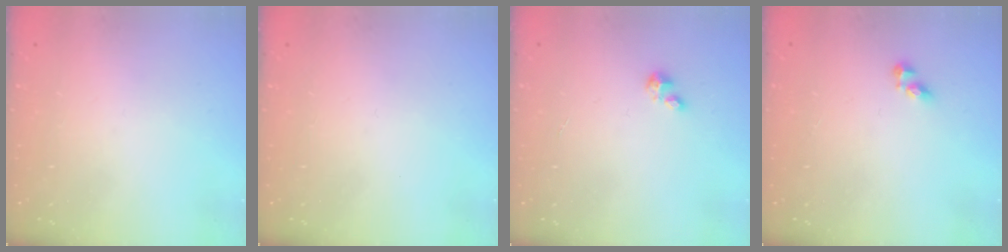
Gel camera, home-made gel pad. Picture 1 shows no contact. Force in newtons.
{"total": 0.0}
{"total": 2.0, "press": 2.0, "slide": 0.2}
{"total": 3.6, "press": 3.6, "slide": 0.5}